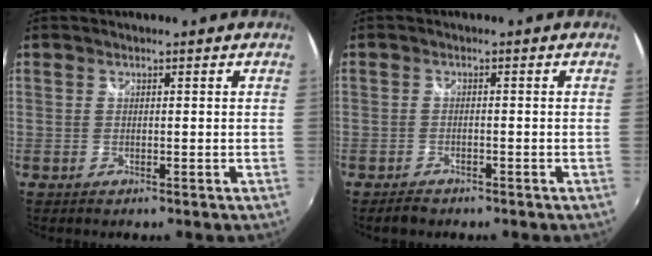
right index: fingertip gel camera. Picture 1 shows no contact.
{"total": 2.7, "force": [-2.1, 1.1, 1.2], "torque": [-0.029, -0.005, -0.036]}